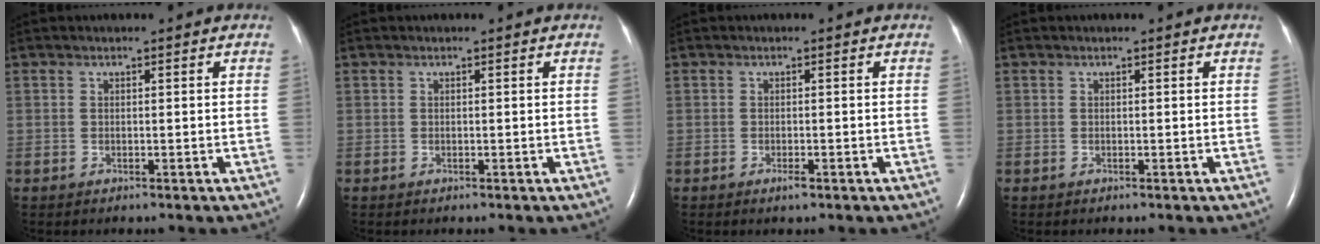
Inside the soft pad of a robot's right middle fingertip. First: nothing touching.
{"total": 0.0}
{"total": 1.0, "force": [-0.6, 0.2, 0.8], "torque": [-0.017, -0.002, -0.009]}
{"total": 0.0}